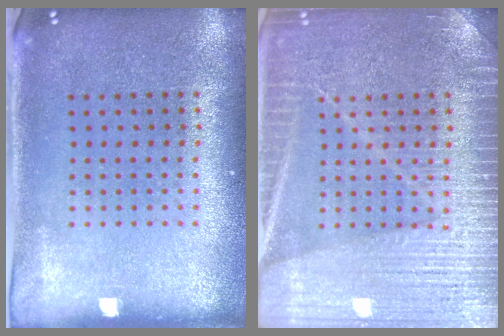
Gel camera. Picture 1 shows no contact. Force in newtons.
{"total": 6.1, "press": 6.1, "slide": 0.9}